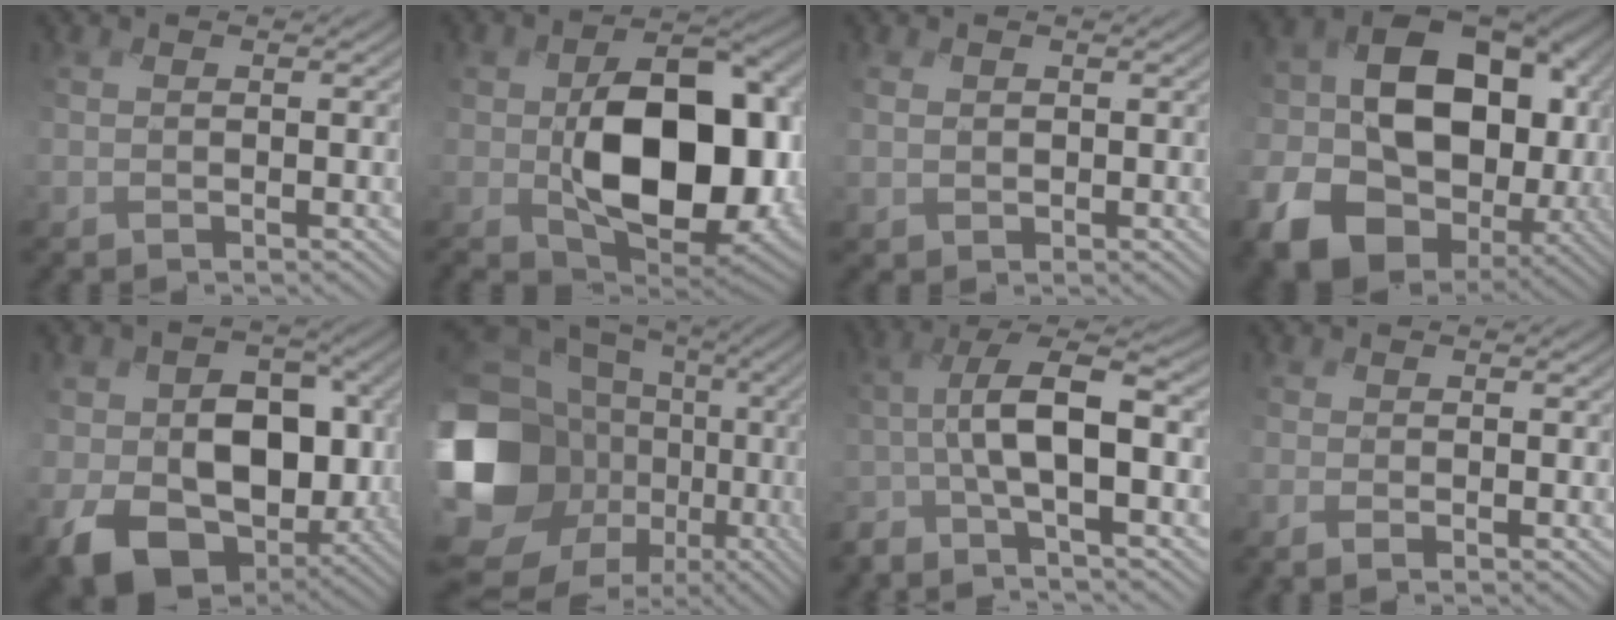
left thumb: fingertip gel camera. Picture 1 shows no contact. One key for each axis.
{"total": 14.6, "fx": -1.6, "fy": 9.6, "fz": 10.8, "tx": -0.162, "ty": -0.023, "tz": -0.024}
{"total": 1.2, "fx": 0.4, "fy": 1.1, "fz": -0.1, "tx": -0.013, "ty": -0.003, "tz": 0.002}
{"total": 17.2, "fx": -4.0, "fy": 12.7, "fz": 10.9, "tx": -0.205, "ty": -0.037, "tz": -0.053}
{"total": 15.0, "fx": -4.2, "fy": 11.0, "fz": 9.3, "tx": -0.156, "ty": -0.037, "tz": -0.062}
{"total": 19.7, "fx": -2.9, "fy": 15.8, "fz": 11.4, "tx": -0.296, "ty": -0.031, "tz": -0.035}
{"total": 6.9, "fx": -2.5, "fy": 1.3, "fz": 6.3, "tx": -0.123, "ty": 0.017, "tz": -0.066}
{"total": 1.0, "fx": -0.4, "fy": -0.7, "fz": -0.6, "tx": 0.016, "ty": 0.003, "tz": -0.013}